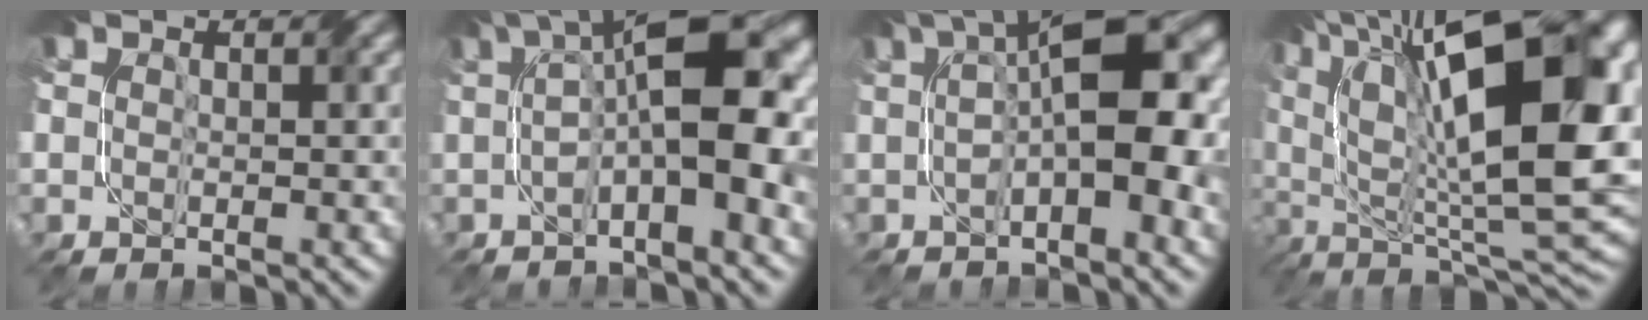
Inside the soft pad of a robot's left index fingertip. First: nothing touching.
{"total": 12.2, "force": [0.7, 4.2, 11.4], "torque": [-0.167, 0.024, 0.005]}
{"total": 10.7, "force": [0.7, 3.6, 10.1], "torque": [-0.150, 0.020, 0.007]}
{"total": 19.1, "force": [4.7, 7.7, 16.9], "torque": [-0.271, 0.020, 0.086]}